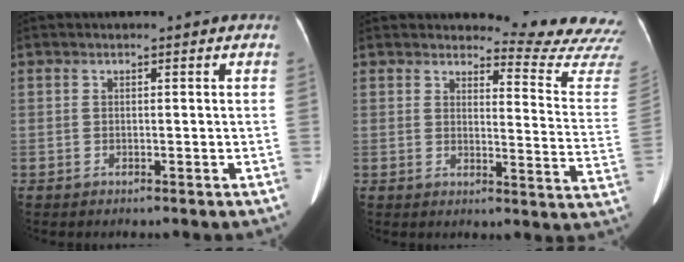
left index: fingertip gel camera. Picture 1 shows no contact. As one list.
[{"total": 14.0, "force": [14.0, -0.7, 0.7], "torque": [0.007, -0.141, 0.132]}]